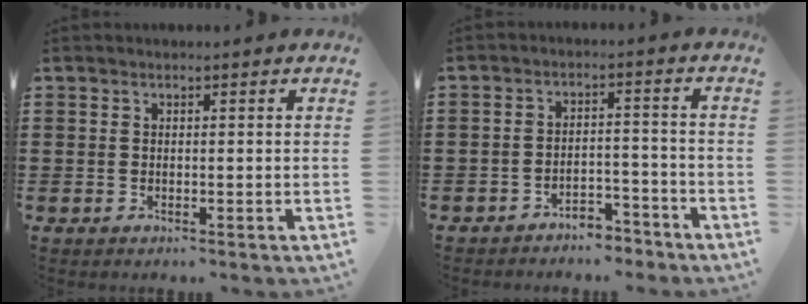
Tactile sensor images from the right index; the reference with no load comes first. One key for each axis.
{"total": 3.8, "fx": -3.7, "fy": 0.8, "fz": 0.5, "tx": -0.013, "ty": 0.009, "tz": -0.076}